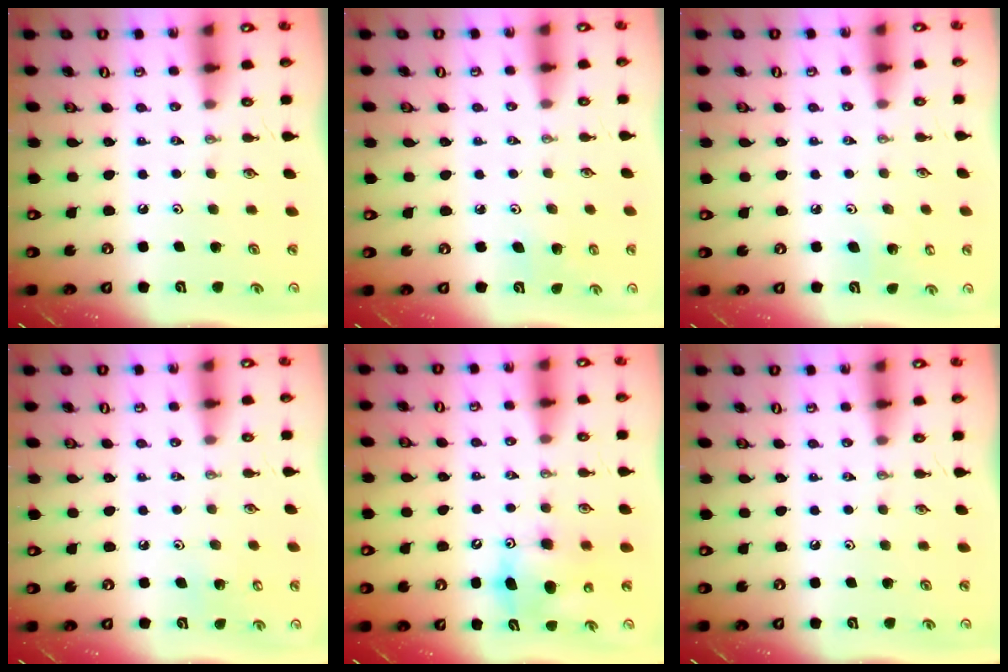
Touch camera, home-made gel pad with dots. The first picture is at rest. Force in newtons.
{"total": 4.1, "press": 4.1, "slide": 0.3}
{"total": 4.8, "press": 4.7, "slide": 0.9}
{"total": 3.7, "press": 3.7, "slide": 0.3}
{"total": 8.9, "press": 8.7, "slide": 1.8}
{"total": 0.0}